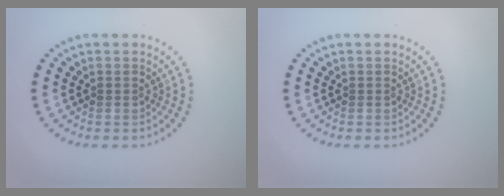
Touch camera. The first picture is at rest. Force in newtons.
{"total": 0.0}